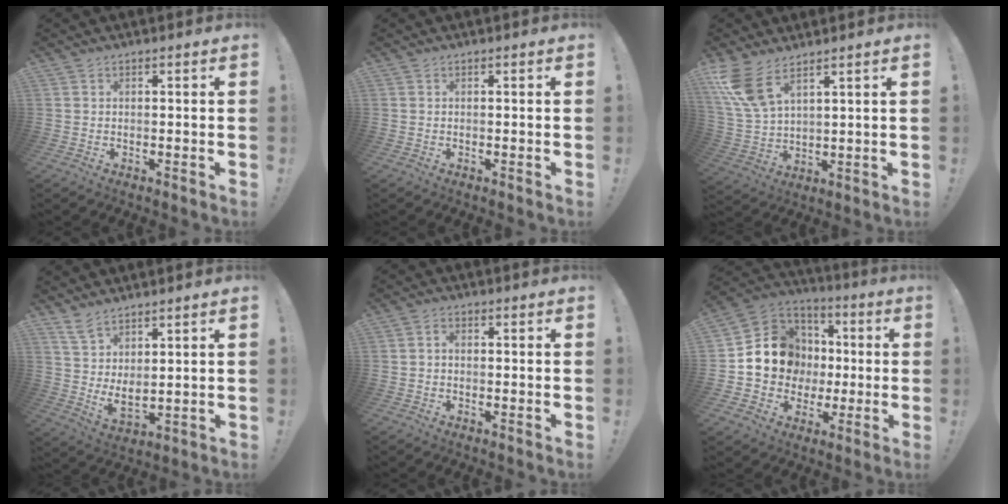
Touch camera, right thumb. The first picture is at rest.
{"total": 0.0}
{"total": 10.4, "force": [7.1, 4.2, 6.3], "torque": [-0.136, -0.030, 0.139]}
{"total": 7.1, "force": [5.6, 1.6, 4.0], "torque": [-0.076, -0.037, 0.106]}
{"total": 1.3, "force": [-0.4, 0.8, 0.9], "torque": [-0.019, 0.005, -0.008]}
{"total": 15.3, "force": [0.7, 14.0, 6.0], "torque": [-0.068, 0.006, 0.042]}